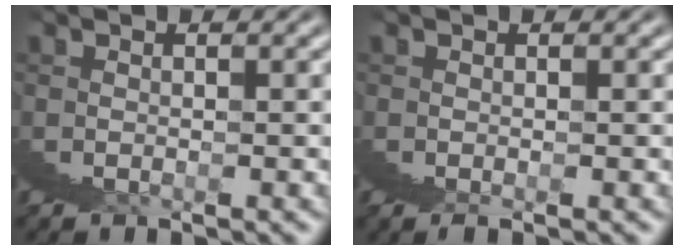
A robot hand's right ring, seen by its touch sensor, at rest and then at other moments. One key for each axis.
{"total": 1.1, "fx": 0.7, "fy": -0.3, "fz": 0.8, "tx": -0.008, "ty": 0.016, "tz": 0.007}